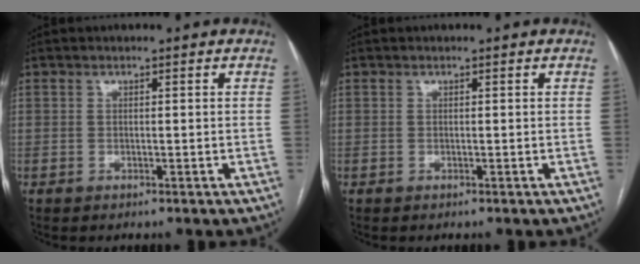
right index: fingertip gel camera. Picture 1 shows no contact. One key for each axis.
{"total": 0.0}